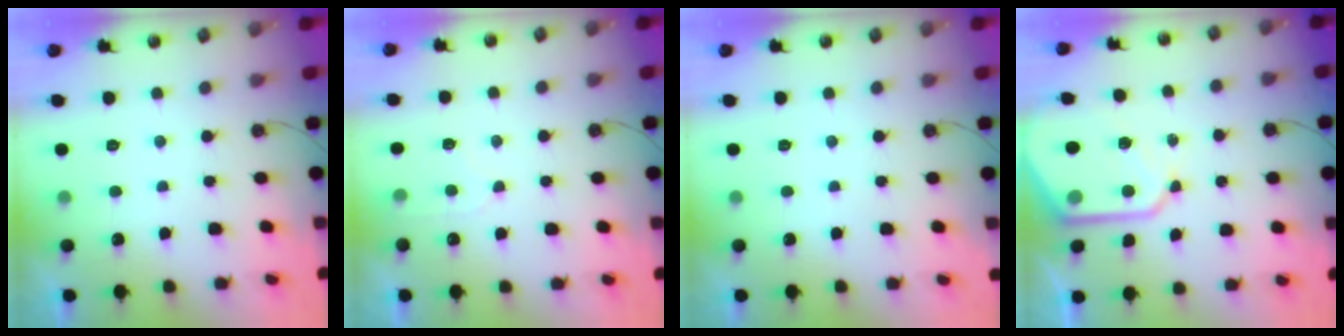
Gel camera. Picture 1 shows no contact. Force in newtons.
{"total": 5.8, "press": 5.8, "slide": 0.6}
{"total": 0.0}
{"total": 13.0, "press": 12.9, "slide": 1.3}